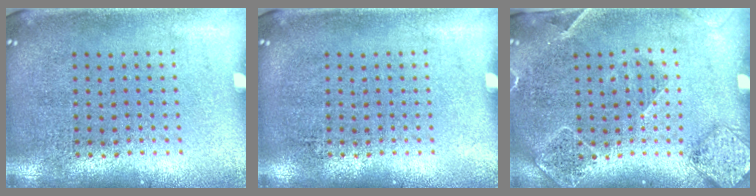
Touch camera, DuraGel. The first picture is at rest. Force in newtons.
{"total": 0.0}
{"total": 1.6, "press": 1.6, "slide": 0.3}